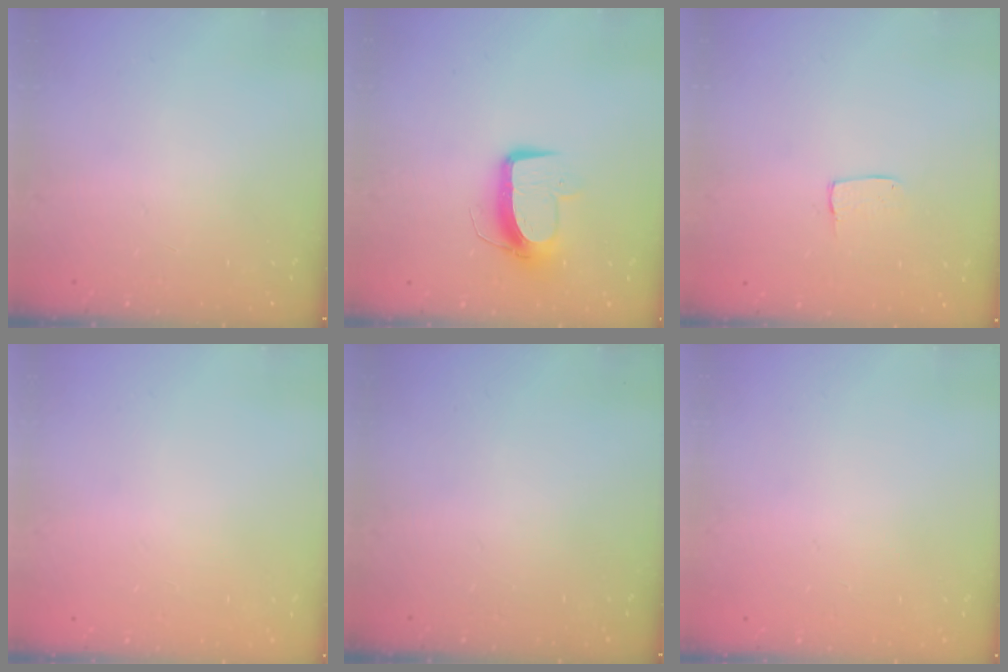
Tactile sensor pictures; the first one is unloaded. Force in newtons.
{"total": 9.8, "press": 9.8, "slide": 0.5}
{"total": 4.1, "press": 4.0, "slide": 0.2}
{"total": 0.5, "press": 0.5, "slide": 0.1}
{"total": 0.0}
{"total": 0.0}